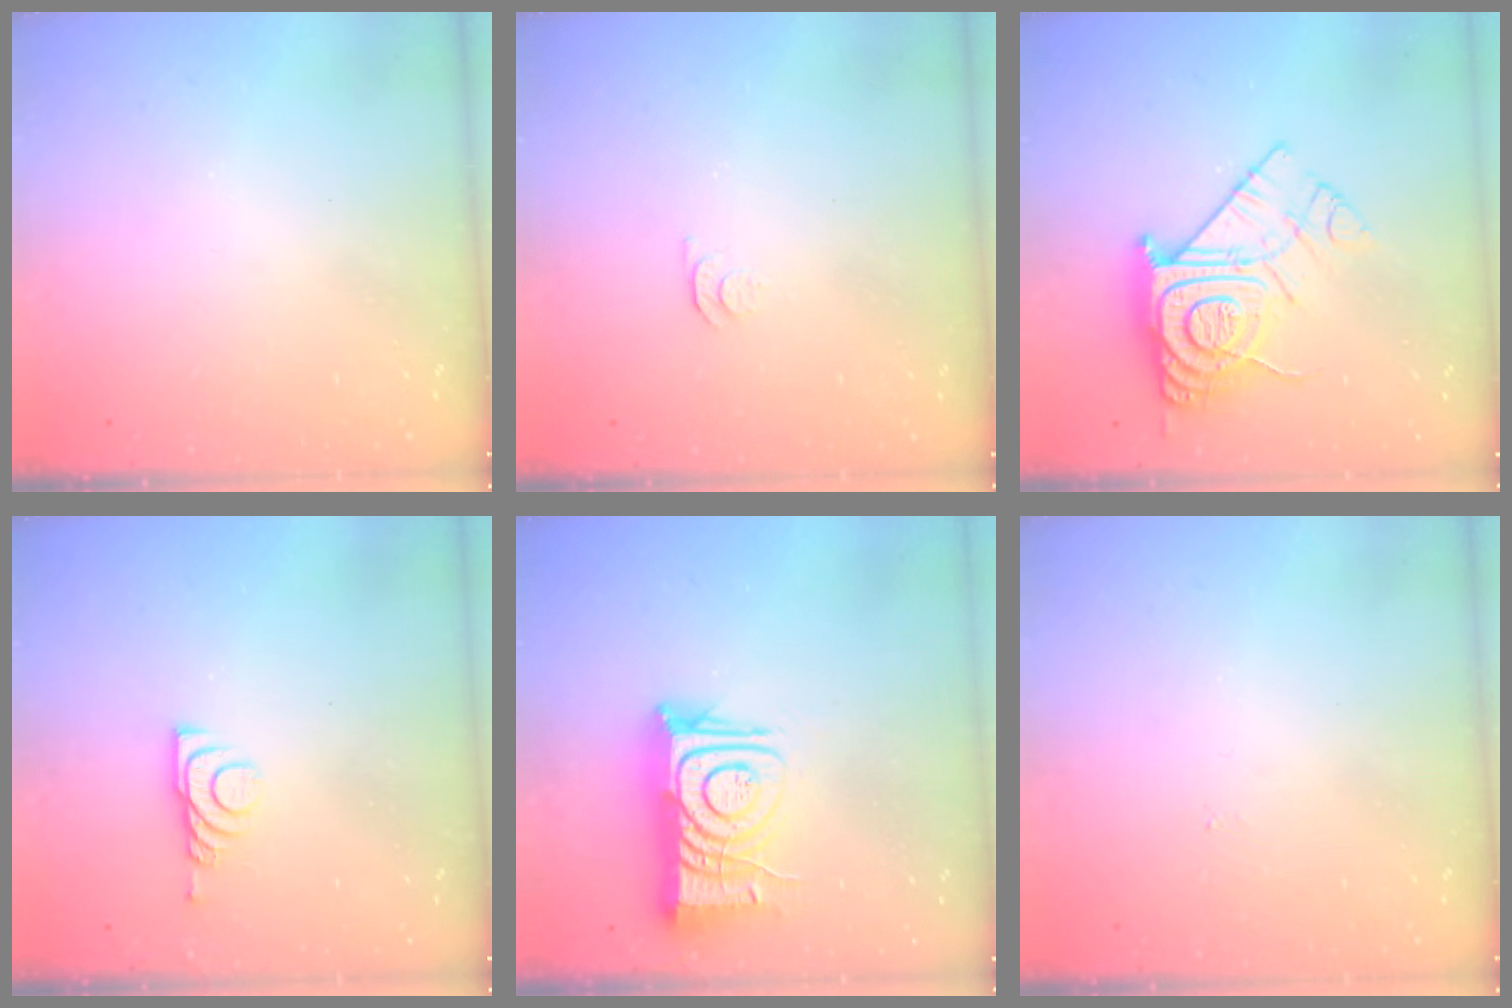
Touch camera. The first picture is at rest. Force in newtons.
{"total": 3.8, "press": 3.7, "slide": 0.7}
{"total": 14.8, "press": 14.7, "slide": 1.3}
{"total": 6.0, "press": 5.9, "slide": 0.8}
{"total": 12.7, "press": 12.7, "slide": 1.2}
{"total": 3.1, "press": 3.1, "slide": 0.4}